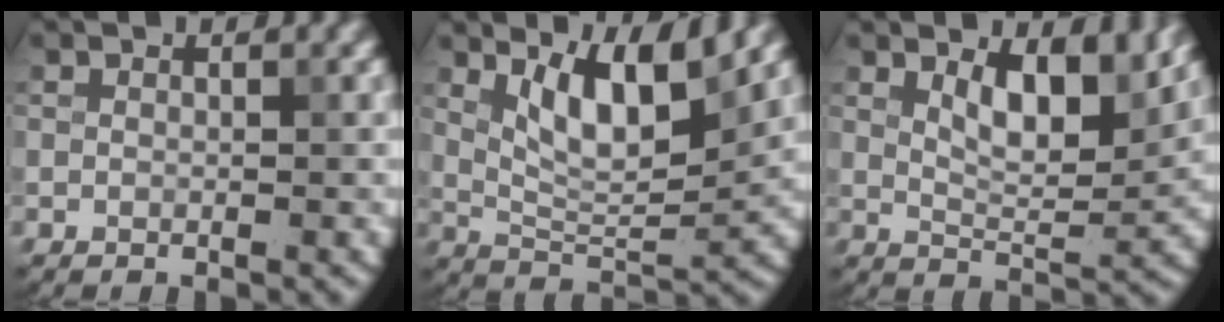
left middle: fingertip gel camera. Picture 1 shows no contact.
{"total": 6.3, "force": [3.0, 1.9, 5.2], "torque": [-0.090, -0.009, 0.054]}
{"total": 5.1, "force": [2.4, 1.9, 4.1], "torque": [-0.072, -0.007, 0.040]}